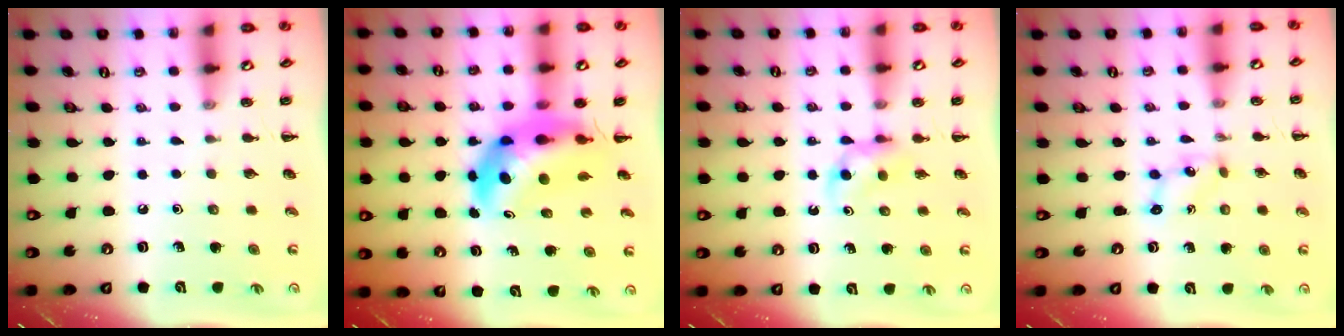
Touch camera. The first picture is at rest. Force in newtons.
{"total": 8.7, "press": 8.3, "slide": 2.3}
{"total": 3.4, "press": 3.1, "slide": 1.5}
{"total": 1.7, "press": 1.6, "slide": 0.6}